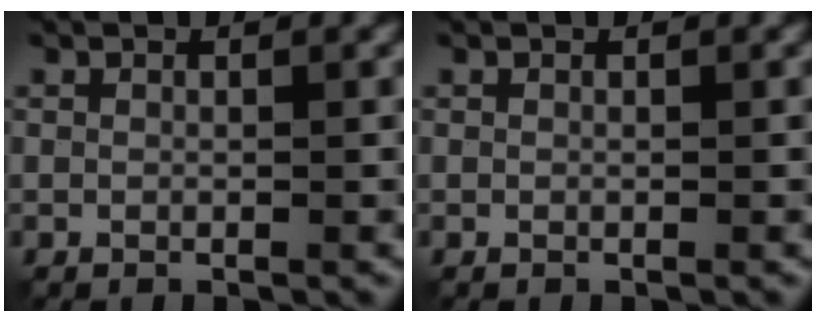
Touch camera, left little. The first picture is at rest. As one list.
[{"total": 0.0}]